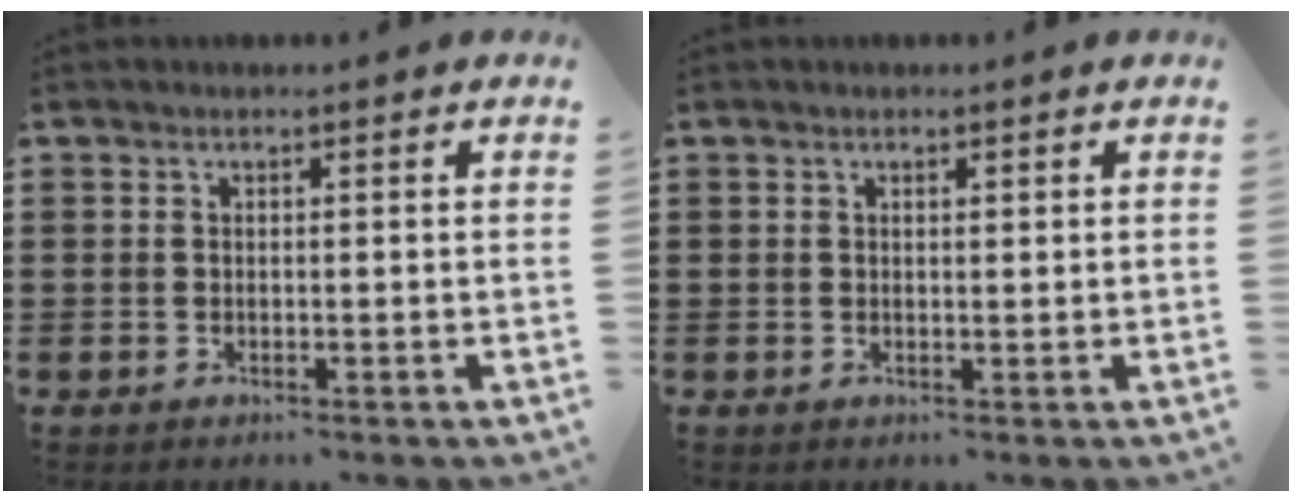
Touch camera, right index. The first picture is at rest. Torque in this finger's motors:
{"motor_torque": [-0.52, 0.59, 0.00, -0.01]}